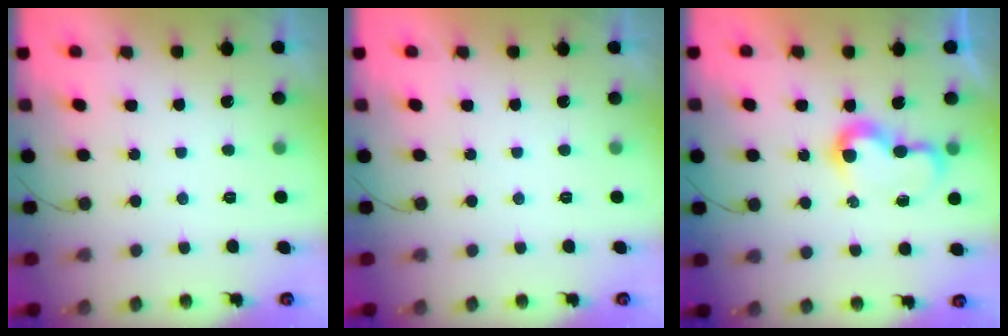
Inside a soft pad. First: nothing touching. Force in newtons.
{"total": 1.7, "press": 1.7, "slide": 0.1}
{"total": 8.7, "press": 8.6, "slide": 1.2}